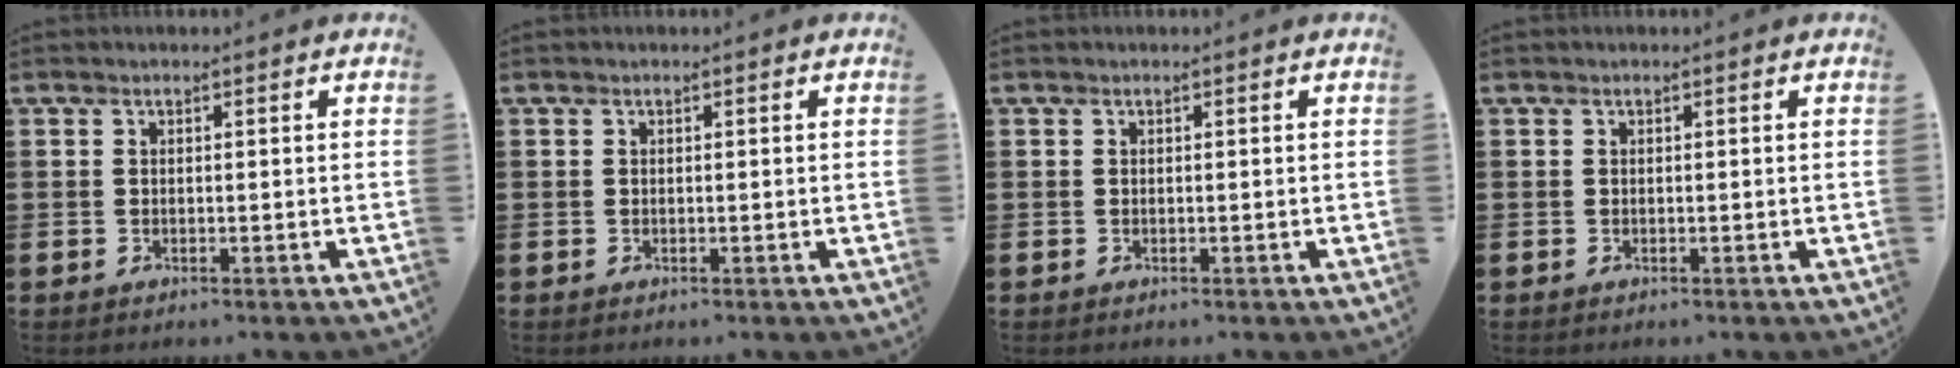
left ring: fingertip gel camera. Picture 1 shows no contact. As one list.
[{"total": 0.0}, {"total": 0.0}, {"total": 0.0}]